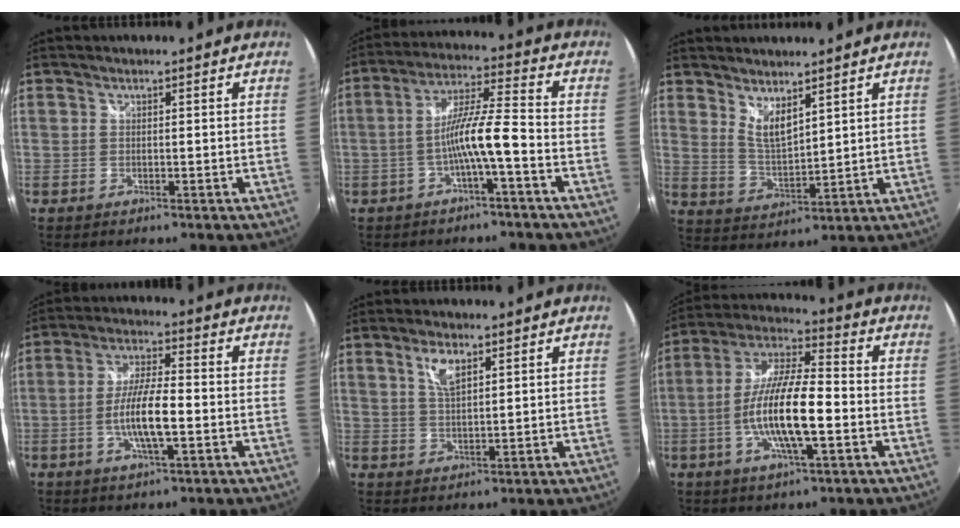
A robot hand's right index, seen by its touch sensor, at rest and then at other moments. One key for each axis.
{"total": 8.3, "fx": -3.5, "fy": 0.2, "fz": 7.5, "tx": -0.155, "ty": 0.013, "tz": -0.060}
{"total": 5.8, "fx": 4.3, "fy": 1.7, "fz": 3.4, "tx": -0.059, "ty": -0.012, "tz": 0.083}
{"total": 9.1, "fx": -2.3, "fy": 1.9, "fz": 8.6, "tx": -0.167, "ty": -0.001, "tz": -0.042}
{"total": 4.5, "fx": 2.4, "fy": 1.7, "fz": 3.5, "tx": -0.063, "ty": 0.003, "tz": 0.045}
{"total": 14.9, "fx": -3.7, "fy": 3.5, "fz": 14.0, "tx": -0.275, "ty": -0.003, "tz": -0.071}